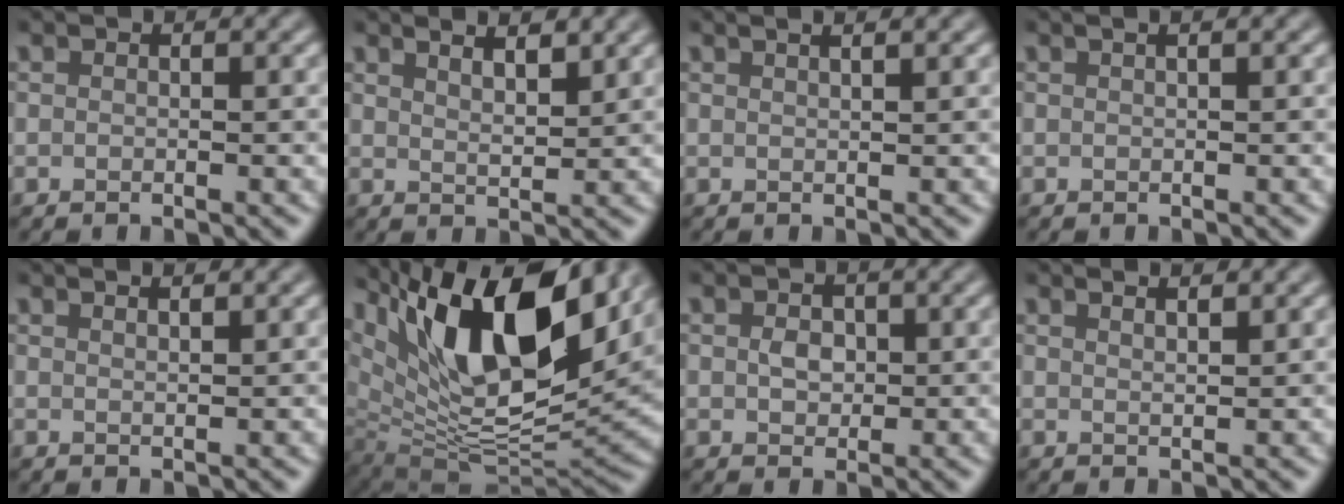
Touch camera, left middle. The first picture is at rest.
{"total": 3.4, "force": [2.5, 1.1, 1.9], "torque": [-0.004, 0.012, 0.019]}
{"total": 3.6, "force": [2.1, 1.7, 2.3], "torque": [-0.003, 0.026, -0.009]}
{"total": 2.3, "force": [1.2, 1.1, 1.6], "torque": [-0.001, 0.004, -0.009]}
{"total": 1.4, "force": [1.0, 0.5, 0.8], "torque": [0.003, 0.000, 0.000]}
{"total": 15.3, "force": [7.5, 6.2, 11.8], "torque": [-0.199, 0.009, 0.132]}
{"total": 1.6, "force": [0.0, 1.4, 0.8], "torque": [-0.019, -0.002, -0.001]}
{"total": 2.1, "force": [1.5, 0.7, 1.2], "torque": [0.005, 0.007, -0.003]}